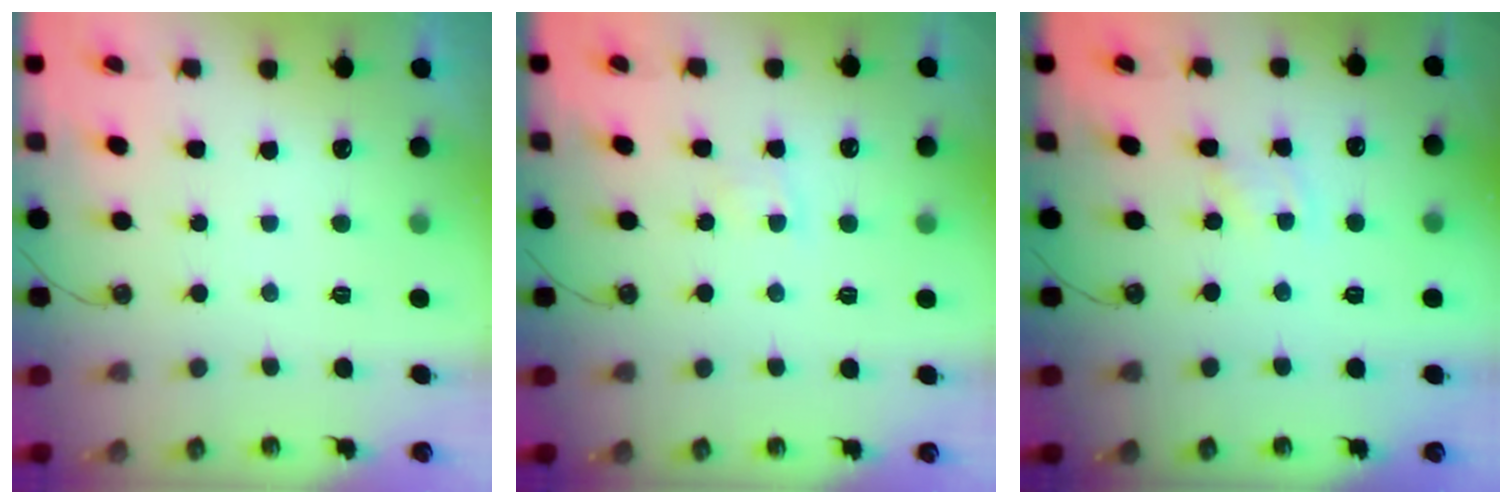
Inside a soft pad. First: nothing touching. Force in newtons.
{"total": 3.1, "press": 3.1, "slide": 0.4}
{"total": 1.7, "press": 1.6, "slide": 0.2}